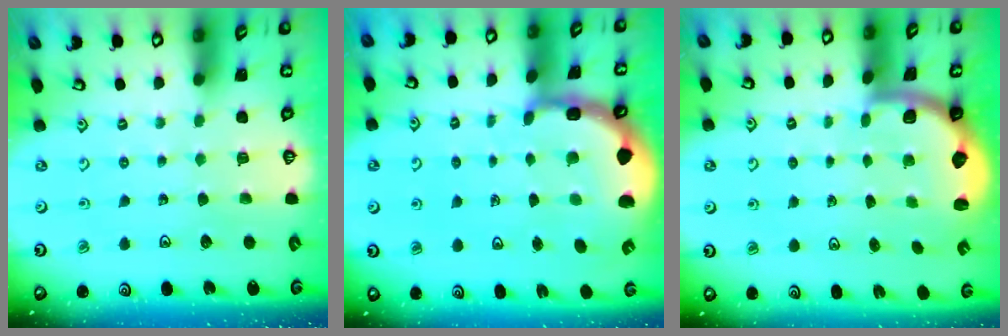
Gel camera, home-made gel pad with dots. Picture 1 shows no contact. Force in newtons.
{"total": 4.6, "press": 4.5, "slide": 1.1}
{"total": 1.9, "press": 1.8, "slide": 0.5}